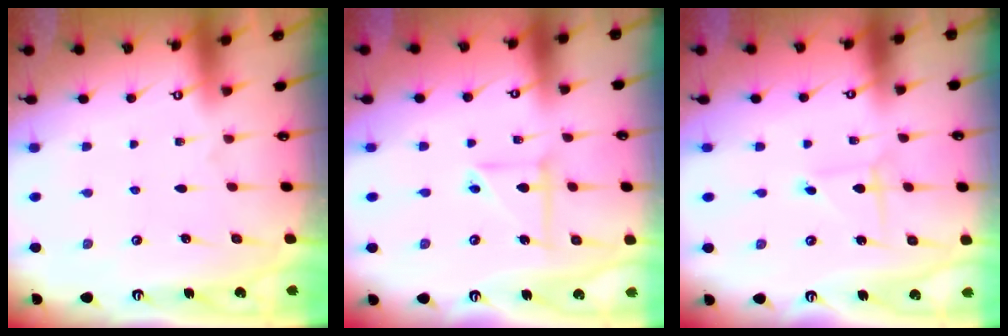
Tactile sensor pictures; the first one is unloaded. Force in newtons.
{"total": 6.3, "press": 6.3, "slide": 0.5}
{"total": 1.3, "press": 1.3, "slide": 0.1}